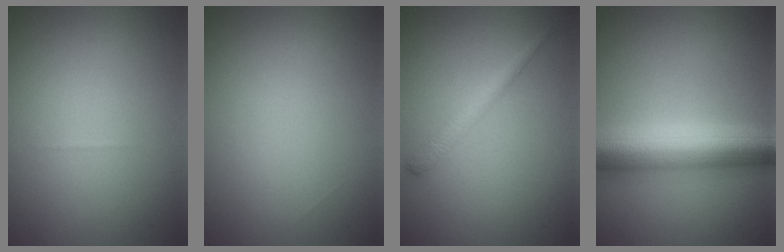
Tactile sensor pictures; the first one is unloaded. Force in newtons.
{"total": 0.0}
{"total": 1.8, "press": 1.8, "slide": 0.1}
{"total": 9.7, "press": 9.7, "slide": 0.3}